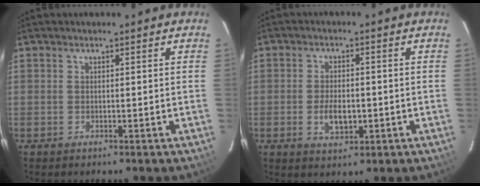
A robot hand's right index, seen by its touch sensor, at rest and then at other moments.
{"total": 5.3, "force": [-1.2, 3.0, 4.2], "torque": [-0.083, -0.004, -0.016]}